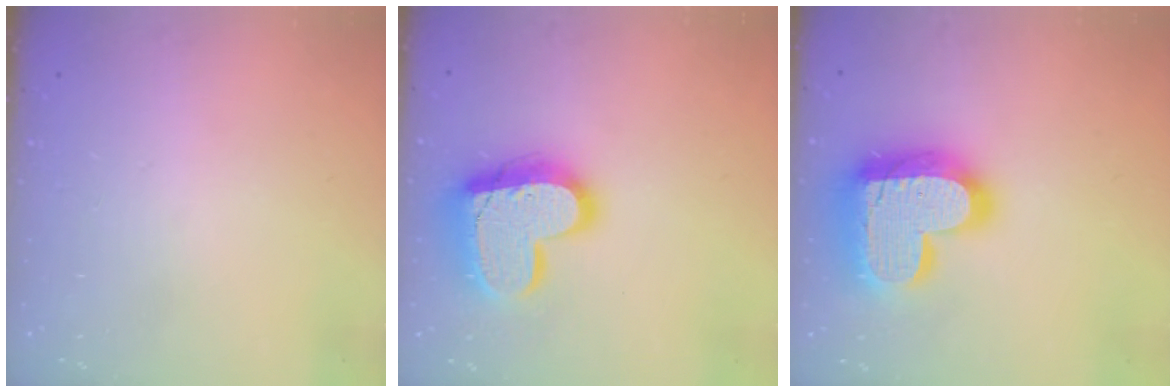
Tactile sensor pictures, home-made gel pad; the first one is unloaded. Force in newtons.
{"total": 19.1, "press": 19.0, "slide": 1.8}
{"total": 23.4, "press": 23.3, "slide": 1.7}